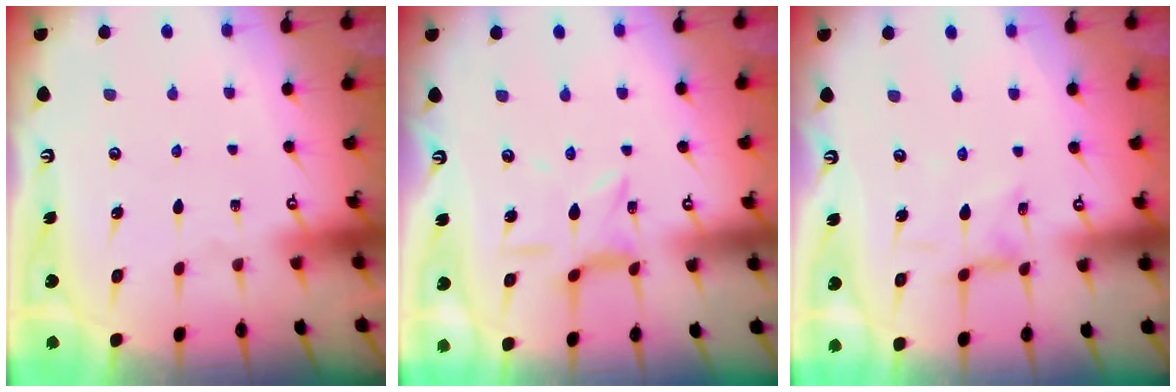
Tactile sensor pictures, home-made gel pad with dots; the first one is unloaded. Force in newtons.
{"total": 5.1, "press": 5.1, "slide": 0.4}
{"total": 1.3, "press": 1.2, "slide": 0.4}